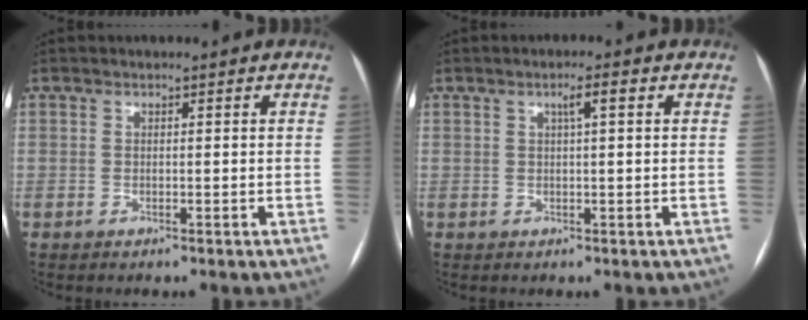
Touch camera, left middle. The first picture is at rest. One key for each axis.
{"total": 2.2, "fx": 0.8, "fy": 0.0, "fz": 2.1, "tx": -0.036, "ty": 0.006, "tz": 0.013}